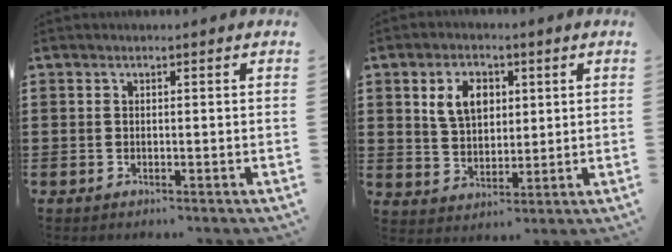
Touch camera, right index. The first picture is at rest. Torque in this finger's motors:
{"motor_torque": [1.38, 0.59, 0.23, 0.10]}